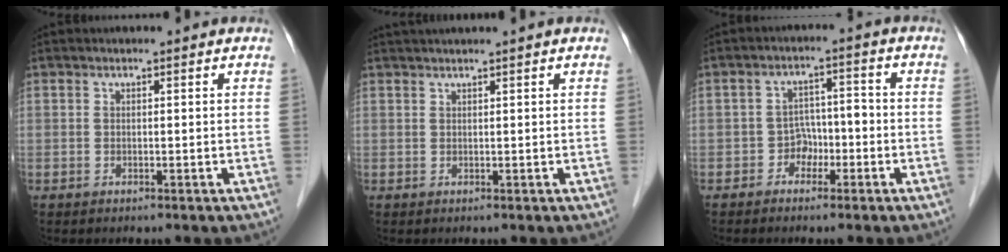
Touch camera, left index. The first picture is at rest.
{"total": 2.8, "force": [2.3, -0.8, 1.3], "torque": [-0.017, 0.020, 0.046]}
{"total": 3.6, "force": [-1.9, 2.6, 1.6], "torque": [-0.023, 0.015, -0.035]}